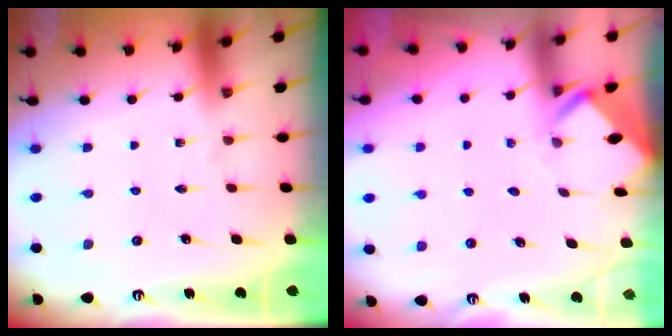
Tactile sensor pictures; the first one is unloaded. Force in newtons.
{"total": 3.6, "press": 3.6, "slide": 0.3}